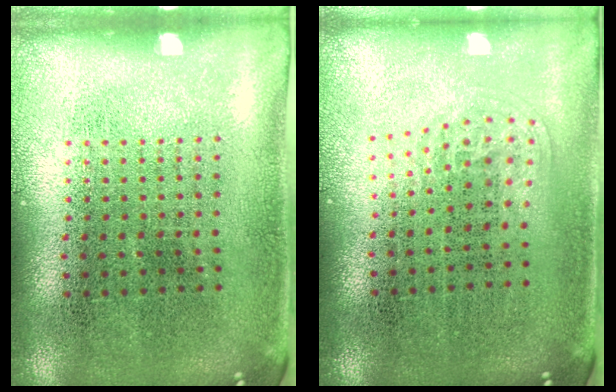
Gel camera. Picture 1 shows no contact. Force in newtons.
{"total": 1.0, "press": 0.7, "slide": 0.7}